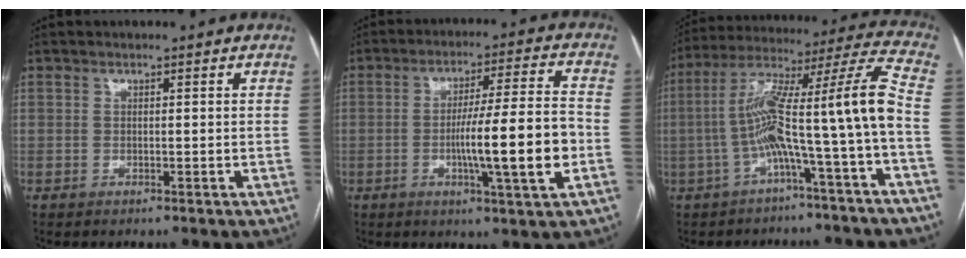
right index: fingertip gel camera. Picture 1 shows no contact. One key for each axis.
{"total": 13.0, "fx": -2.9, "fy": -0.4, "fz": 12.7, "tx": -0.206, "ty": -0.002, "tz": -0.051}
{"total": 15.1, "fx": -3.6, "fy": -1.0, "fz": 14.7, "tx": -0.245, "ty": 0.039, "tz": -0.067}